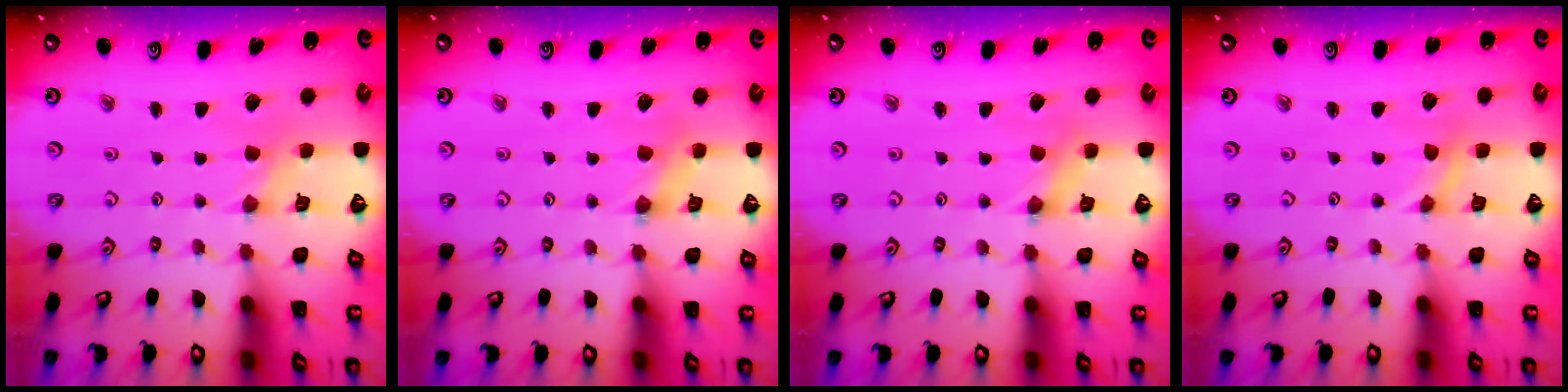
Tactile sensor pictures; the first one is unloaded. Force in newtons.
{"total": 1.3, "press": 1.3, "slide": 0.2}
{"total": 0.0}
{"total": 0.0}